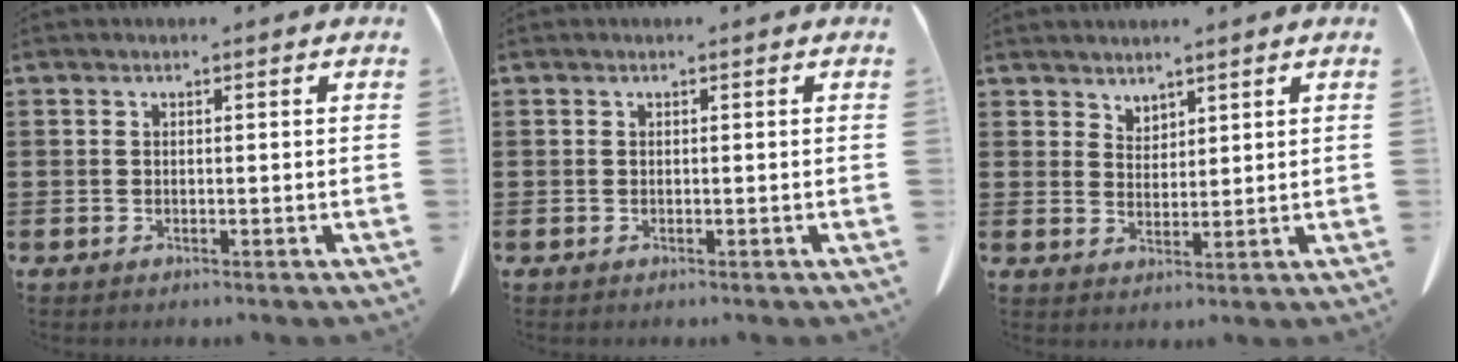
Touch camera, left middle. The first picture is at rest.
{"total": 0.0}
{"total": 2.5, "force": [2.4, 0.6, -0.3], "torque": [-0.001, -0.003, 0.047]}